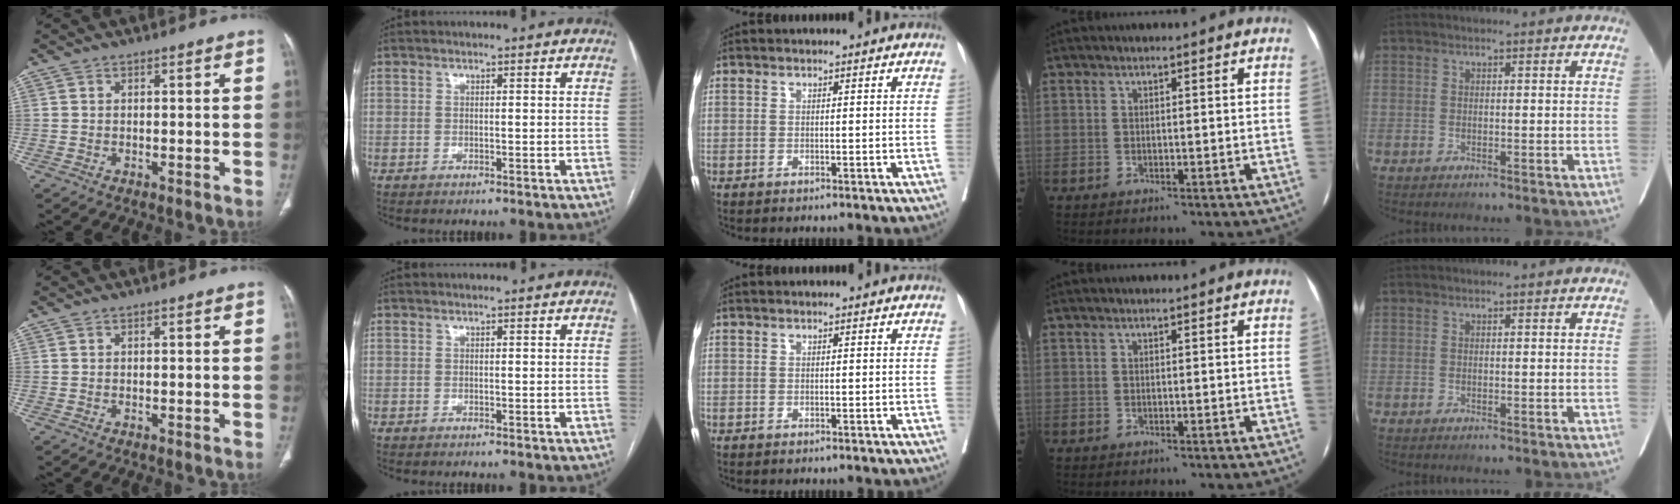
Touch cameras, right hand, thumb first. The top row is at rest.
{}